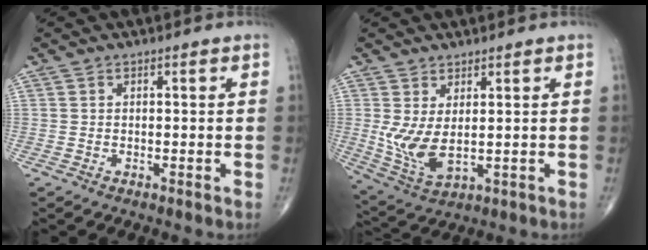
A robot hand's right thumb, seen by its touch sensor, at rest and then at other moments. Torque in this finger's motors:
{"motor_torque": [1.22, 1.45, -0.05, -0.16, 0.17]}